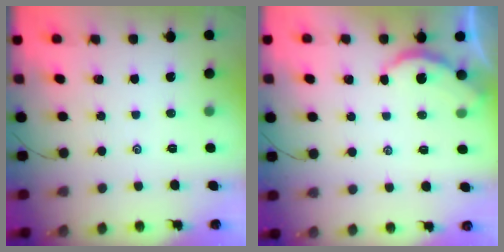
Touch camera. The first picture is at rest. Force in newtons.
{"total": 2.6, "press": 2.6, "slide": 0.2}